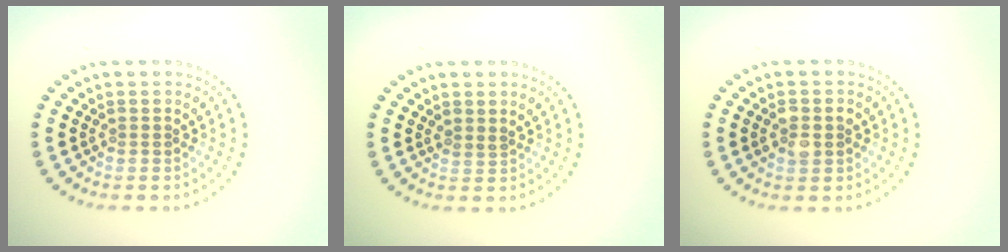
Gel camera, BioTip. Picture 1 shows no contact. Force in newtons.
{"total": 0.5, "press": 0.2, "slide": 0.5}
{"total": 2.4, "press": 2.4, "slide": 0.1}